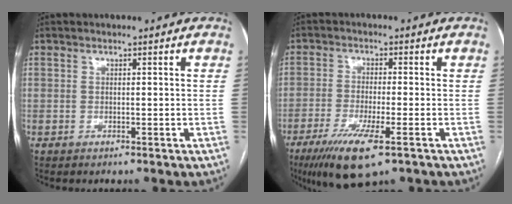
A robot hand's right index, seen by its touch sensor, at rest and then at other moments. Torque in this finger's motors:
{"motor_torque": [1.29, -0.74, 0.47, 0.11]}